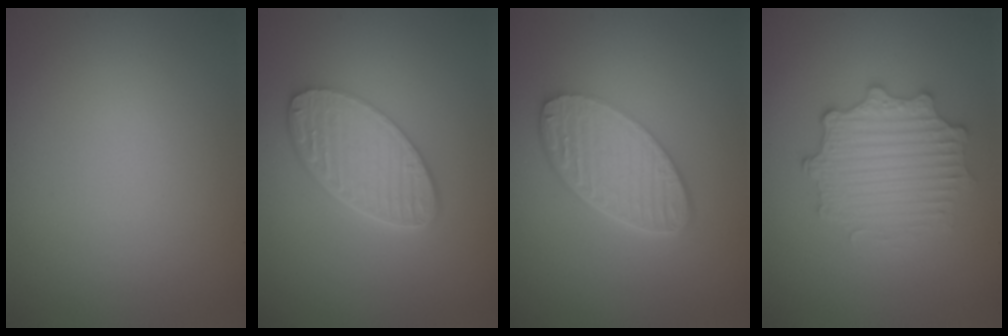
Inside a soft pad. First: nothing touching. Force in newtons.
{"total": 5.7, "press": 4.4, "slide": 3.6}
{"total": 6.0, "press": 4.4, "slide": 4.1}
{"total": 4.2, "press": 3.5, "slide": 2.3}